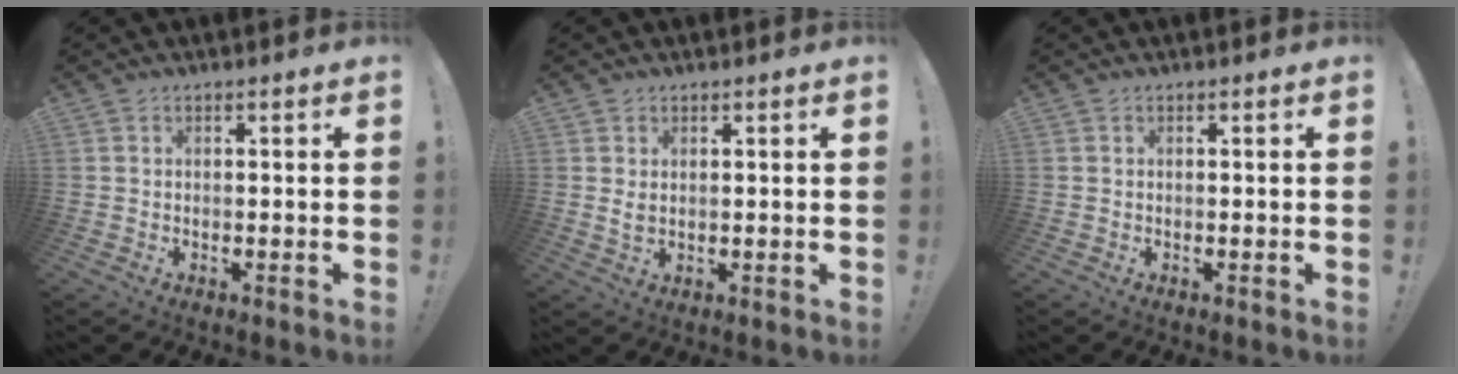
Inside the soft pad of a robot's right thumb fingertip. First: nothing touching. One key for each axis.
{"total": 2.6, "fx": 1.0, "fy": 1.4, "fz": 1.9, "tx": -0.025, "ty": -0.003, "tz": 0.016}
{"total": 0.0}